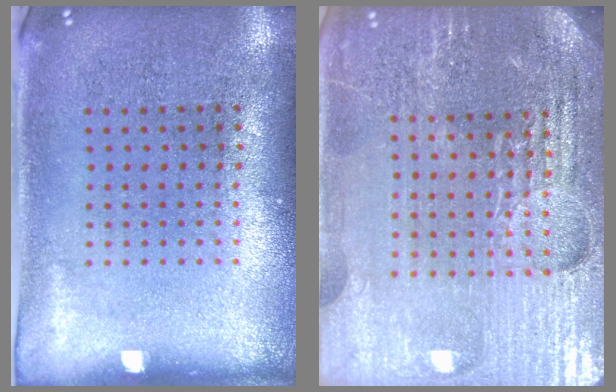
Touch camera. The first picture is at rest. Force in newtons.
{"total": 5.1, "press": 4.7, "slide": 1.9}